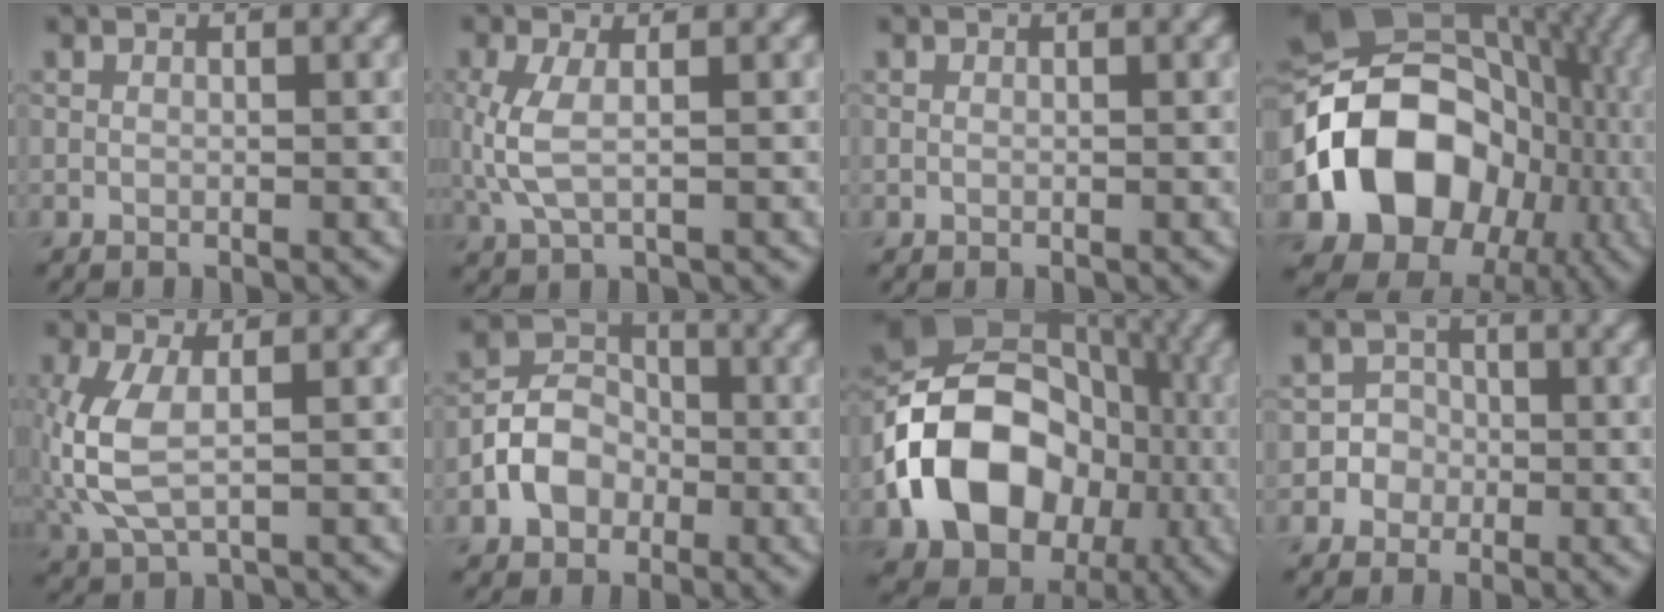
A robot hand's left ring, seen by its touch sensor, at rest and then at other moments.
{"total": 3.6, "force": [0.2, 1.5, 3.2], "torque": [-0.088, 0.000, 0.003]}
{"total": 0.0}
{"total": 15.6, "force": [-3.1, 12.5, 8.9], "torque": [-0.135, -0.002, -0.065]}
{"total": 5.4, "force": [-0.1, 2.7, 4.7], "torque": [-0.132, -0.002, 0.001]}
{"total": 4.6, "force": [-1.7, 3.6, 2.4], "torque": [-0.039, 0.007, -0.038]}
{"total": 14.3, "force": [-3.6, 10.8, 8.7], "torque": [-0.155, 0.007, -0.080]}
{"total": 3.4, "force": [-1.1, 3.2, 0.3], "torque": [0.028, 0.011, -0.033]}